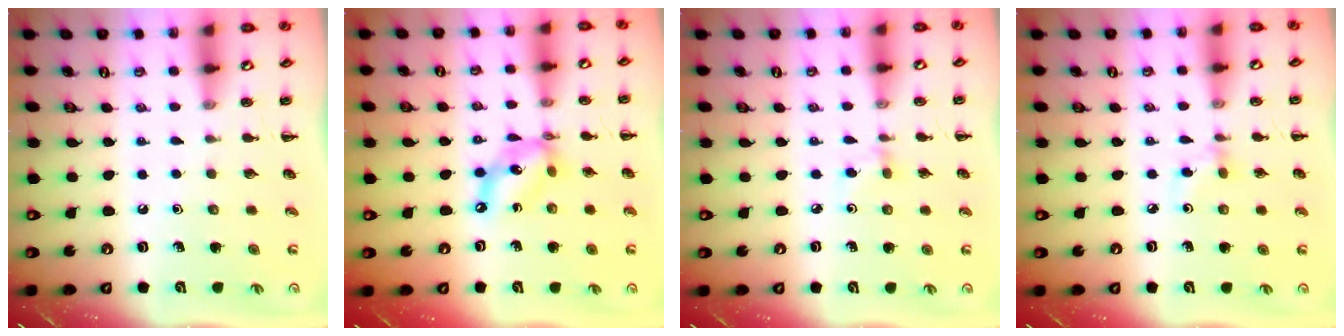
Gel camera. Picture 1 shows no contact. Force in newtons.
{"total": 10.5, "press": 10.2, "slide": 2.6}
{"total": 3.4, "press": 3.2, "slide": 1.2}
{"total": 2.8, "press": 2.6, "slide": 1.0}